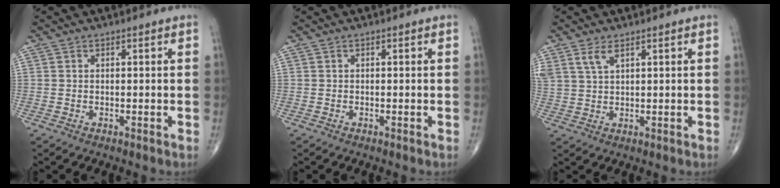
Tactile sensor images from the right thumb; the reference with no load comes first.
{"total": 0.0}
{"total": 3.7, "force": [2.3, 1.5, 2.5], "torque": [-0.055, -0.004, 0.054]}